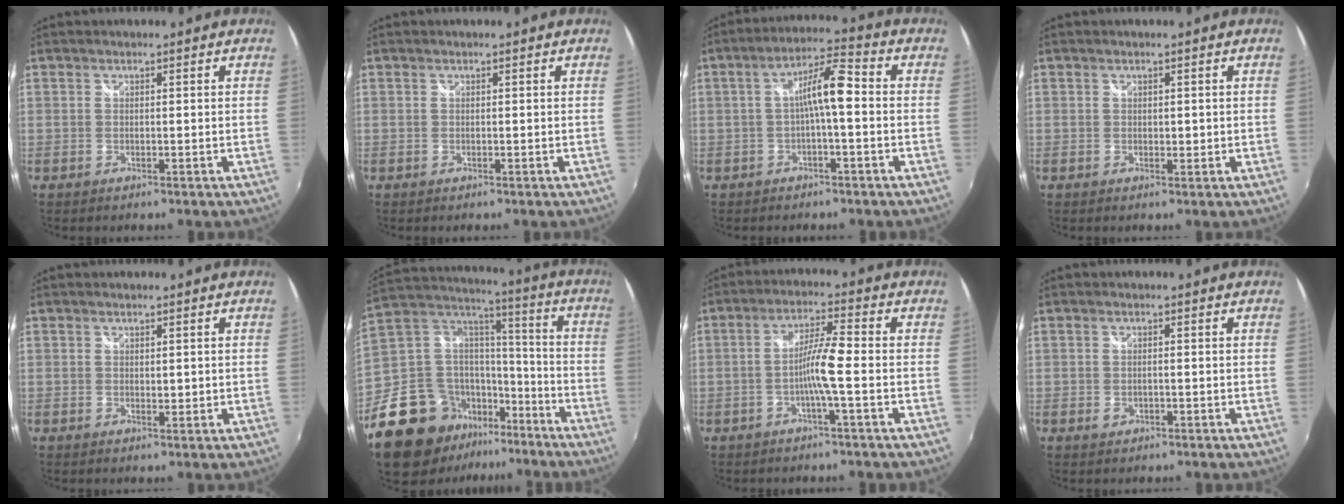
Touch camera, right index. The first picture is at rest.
{"total": 0.0}
{"total": 7.3, "force": [-0.6, 1.1, 7.2], "torque": [-0.133, 0.018, -0.011]}
{"total": 1.1, "force": [0.3, 0.7, 0.8], "torque": [-0.010, 0.000, 0.005]}
{"total": 1.2, "force": [0.5, 0.7, 0.9], "torque": [-0.012, -0.001, 0.008]}
{"total": 19.9, "force": [-13.9, 12.1, 7.4], "torque": [-0.170, 0.049, -0.226]}
{"total": 6.3, "force": [-1.7, -0.4, 6.0], "torque": [-0.117, 0.004, -0.033]}
{"total": 1.5, "force": [-0.4, 1.0, 1.1], "torque": [-0.020, -0.002, -0.004]}